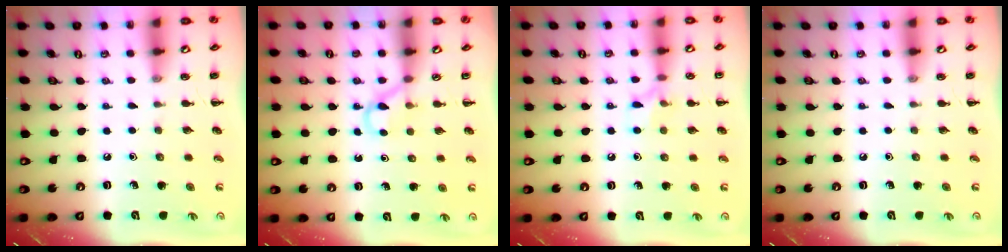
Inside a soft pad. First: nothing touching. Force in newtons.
{"total": 3.0, "press": 2.8, "slide": 1.1}
{"total": 6.5, "press": 6.4, "slide": 1.5}
{"total": 0.0}